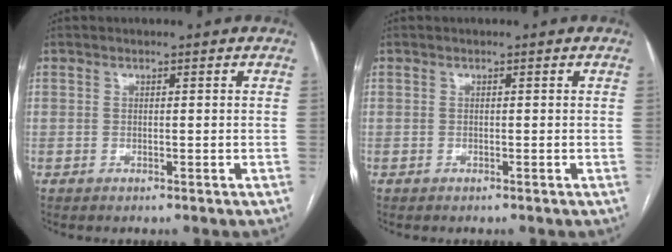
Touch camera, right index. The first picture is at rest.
{"total": 0.0}